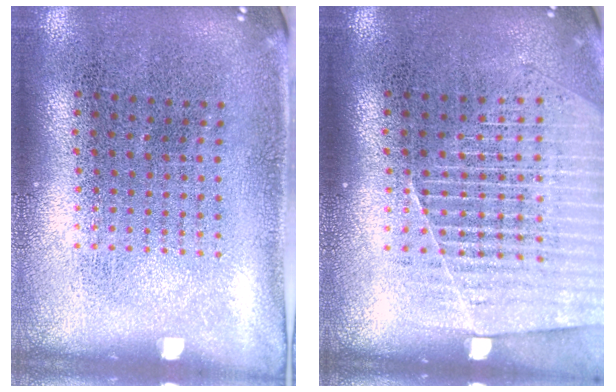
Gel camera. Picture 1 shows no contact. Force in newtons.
{"total": 1.5, "press": 1.4, "slide": 0.5}